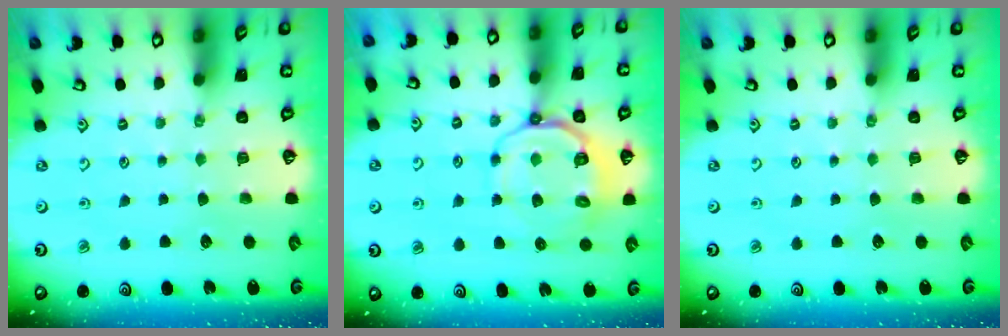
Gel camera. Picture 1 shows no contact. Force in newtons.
{"total": 9.0, "press": 8.8, "slide": 2.1}
{"total": 0.0}